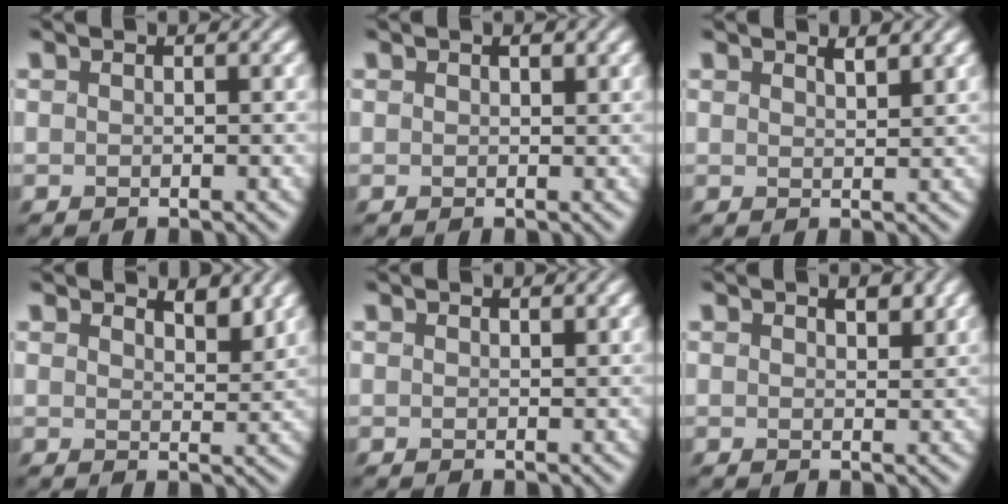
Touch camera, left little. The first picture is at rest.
{"total": 1.1, "force": [0.5, 0.6, 0.8], "torque": [-0.014, 0.001, 0.006]}
{"total": 2.0, "force": [1.4, 0.6, 1.2], "torque": [-0.016, 0.002, 0.024]}
{"total": 2.7, "force": [2.1, 1.0, 1.4], "torque": [-0.026, -0.003, 0.028]}
{"total": 0.9, "force": [0.6, 0.3, 0.5], "torque": [-0.010, 0.001, 0.014]}
{"total": 2.3, "force": [1.2, 1.3, 1.5], "torque": [-0.029, -0.001, 0.018]}